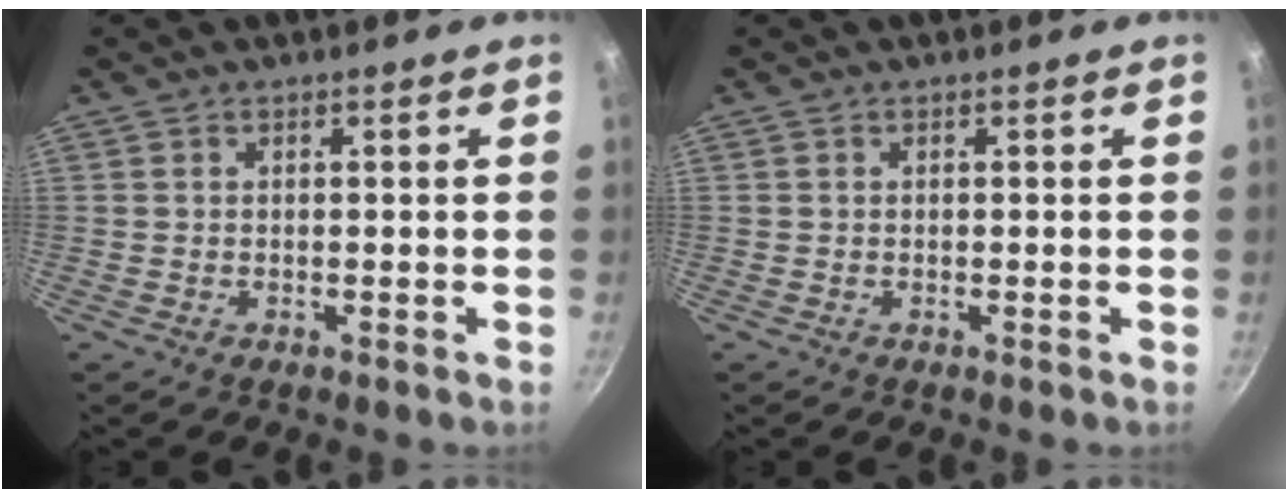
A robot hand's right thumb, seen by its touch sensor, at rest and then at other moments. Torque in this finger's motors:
{"motor_torque": [-0.11, 0.06, -0.03, 0.01, 0.01]}